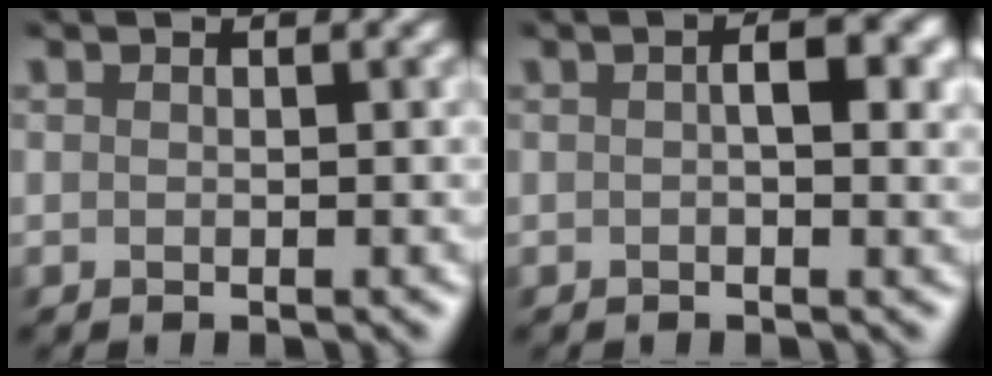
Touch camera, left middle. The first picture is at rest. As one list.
[{"total": 3.5, "force": [0.5, 1.3, 3.2], "torque": [-0.035, 0.008, 0.002]}]